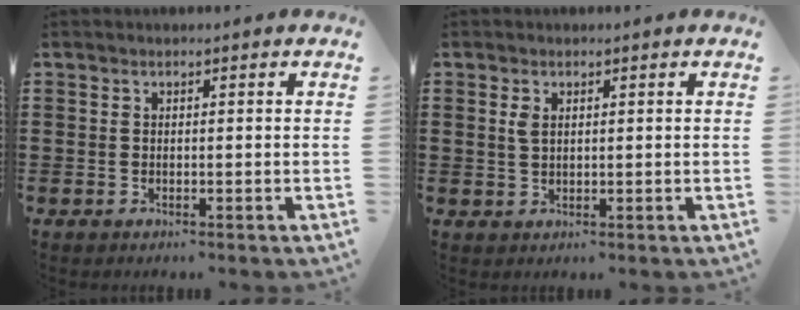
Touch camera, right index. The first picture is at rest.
{"total": 1.8, "force": [0.6, 0.9, 1.4], "torque": [-0.032, 0.005, 0.010]}